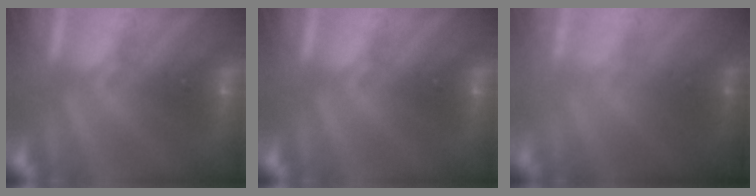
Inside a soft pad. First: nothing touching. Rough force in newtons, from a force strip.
{"total": 0.0}
{"total": 2.3}